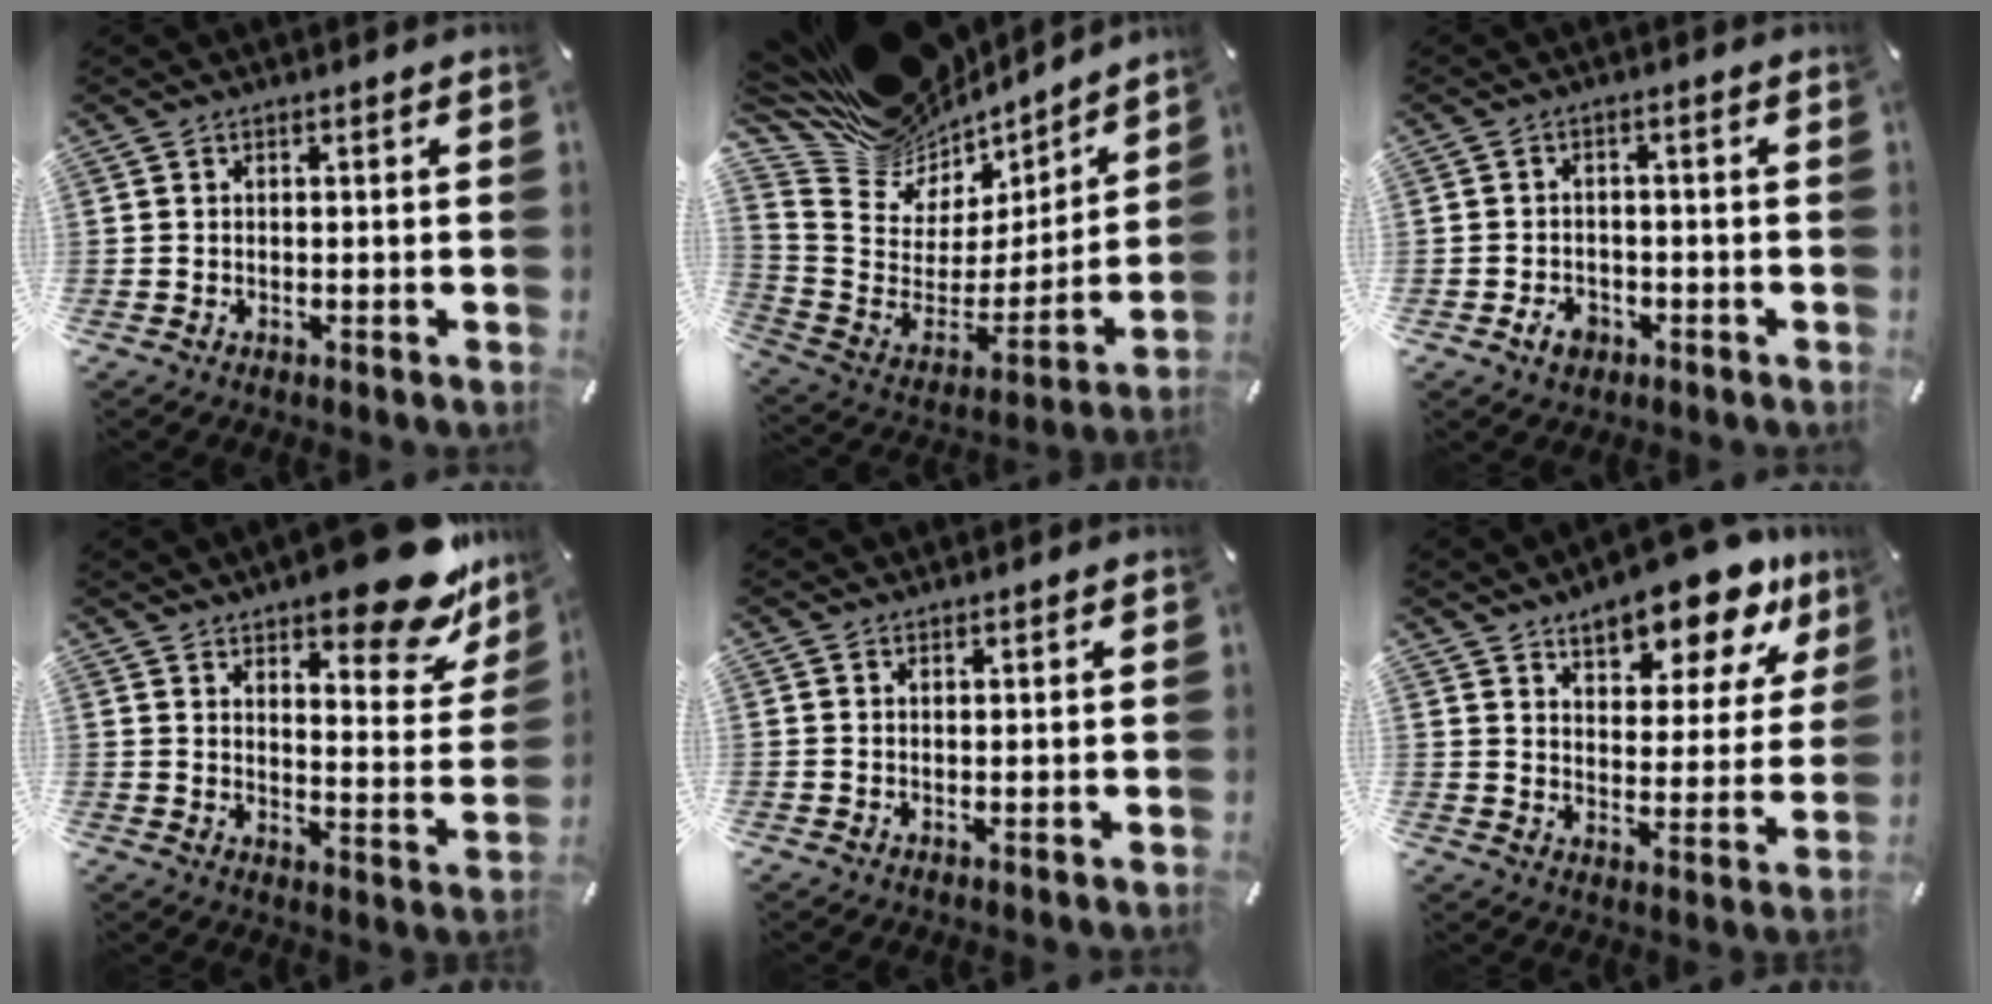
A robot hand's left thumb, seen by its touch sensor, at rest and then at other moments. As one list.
[{"total": 17.3, "force": [14.1, 9.7, 2.4], "torque": [-0.058, -0.122, 0.261]}, {"total": 4.1, "force": [-2.0, 3.0, 1.9], "torque": [-0.044, 0.004, -0.040]}, {"total": 18.9, "force": [14.3, 6.8, 10.4], "torque": [-0.123, -0.119, 0.238]}, {"total": 0.9, "force": [0.8, 0.4, 0.0], "torque": [0.001, -0.002, 0.017]}, {"total": 15.1, "force": [11.7, 5.7, 7.5], "torque": [-0.110, -0.081, 0.198]}]